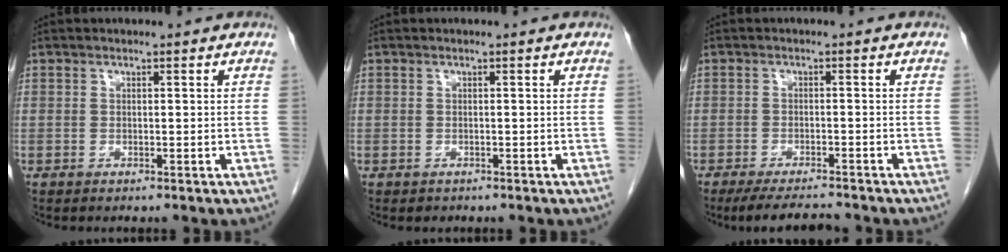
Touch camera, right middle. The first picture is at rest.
{"total": 0.6, "force": [-0.4, 0.4, 0.0], "torque": [-0.010, 0.003, -0.004]}
{"total": 6.2, "force": [-5.7, 0.6, 2.3], "torque": [-0.038, -0.014, -0.092]}